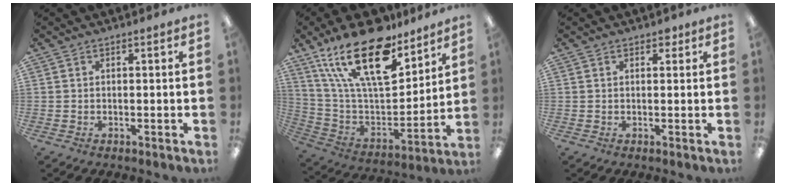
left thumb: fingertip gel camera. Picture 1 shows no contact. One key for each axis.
{"total": 24.4, "fx": 15.9, "fy": 10.0, "fz": 15.6, "tx": -0.308, "ty": -0.094, "tz": 0.277}
{"total": 1.6, "fx": 1.0, "fy": 1.0, "fz": 0.8, "tx": -0.001, "ty": -0.004, "tz": 0.015}